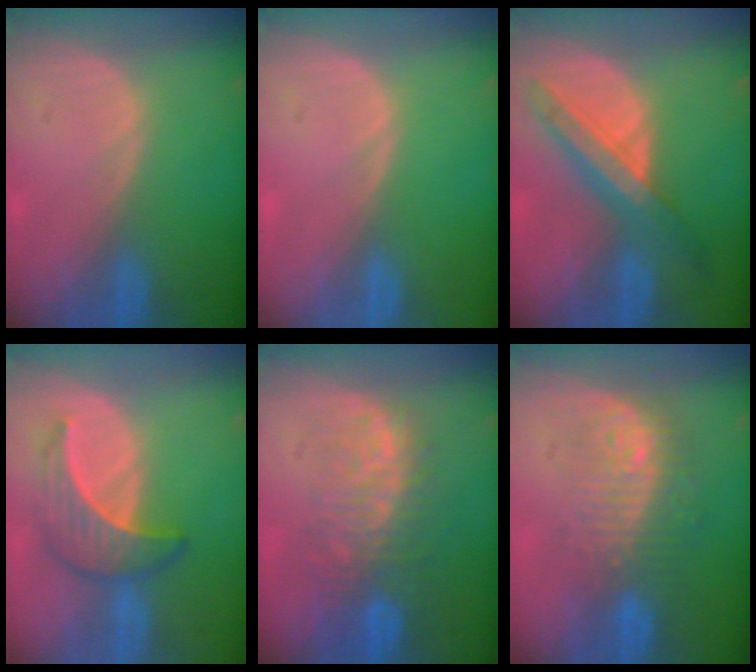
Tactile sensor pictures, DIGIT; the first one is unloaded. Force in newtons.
{"total": 0.0}
{"total": 7.6, "press": 7.0, "slide": 2.8}
{"total": 6.4, "press": 6.2, "slide": 1.4}
{"total": 9.9, "press": 8.6, "slide": 4.8}
{"total": 9.0, "press": 8.7, "slide": 2.4}